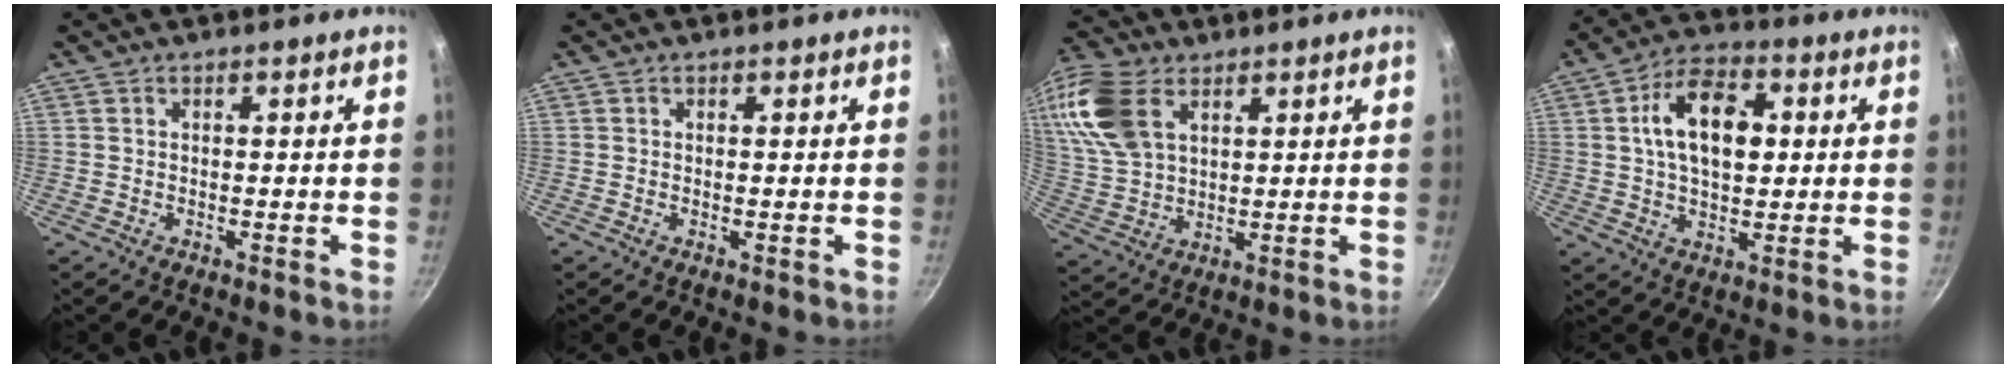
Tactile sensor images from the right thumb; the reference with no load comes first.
{"total": 0.0}
{"total": 15.6, "force": [6.8, 9.6, 10.2], "torque": [-0.213, -0.006, 0.140]}
{"total": 13.4, "force": [2.4, 8.2, 10.3], "torque": [-0.151, 0.013, 0.030]}